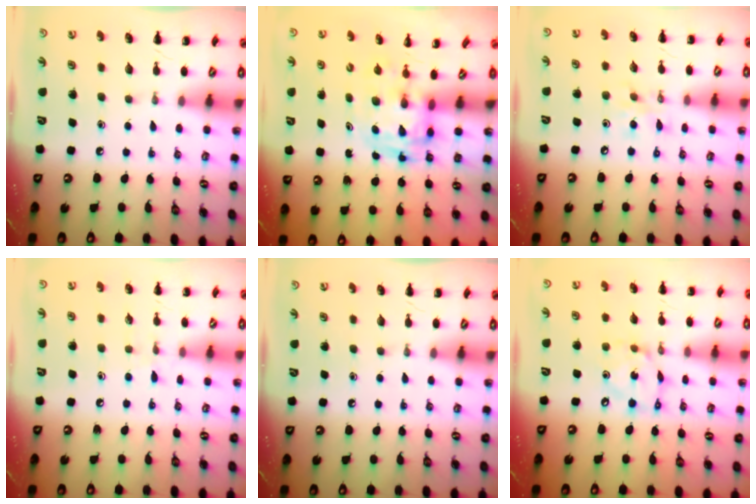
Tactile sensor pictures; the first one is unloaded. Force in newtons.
{"total": 3.4, "press": 3.4, "slide": 0.6}
{"total": 5.9, "press": 5.8, "slide": 0.7}
{"total": 5.9, "press": 5.4, "slide": 2.2}
{"total": 0.0}
{"total": 7.5, "press": 7.4, "slide": 1.5}